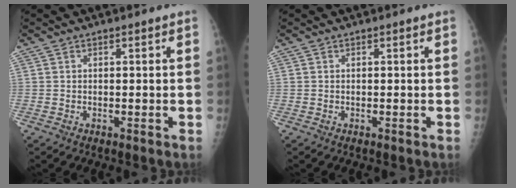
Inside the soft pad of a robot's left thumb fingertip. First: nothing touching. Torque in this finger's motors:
{"motor_torque": [0.00, 0.00, -0.03, 0.03, 0.00]}